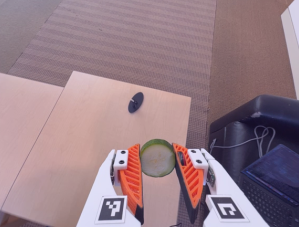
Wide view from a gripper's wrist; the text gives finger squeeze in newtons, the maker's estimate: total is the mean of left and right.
{"total": 11.4, "left": 11.4, "right": 11.4}